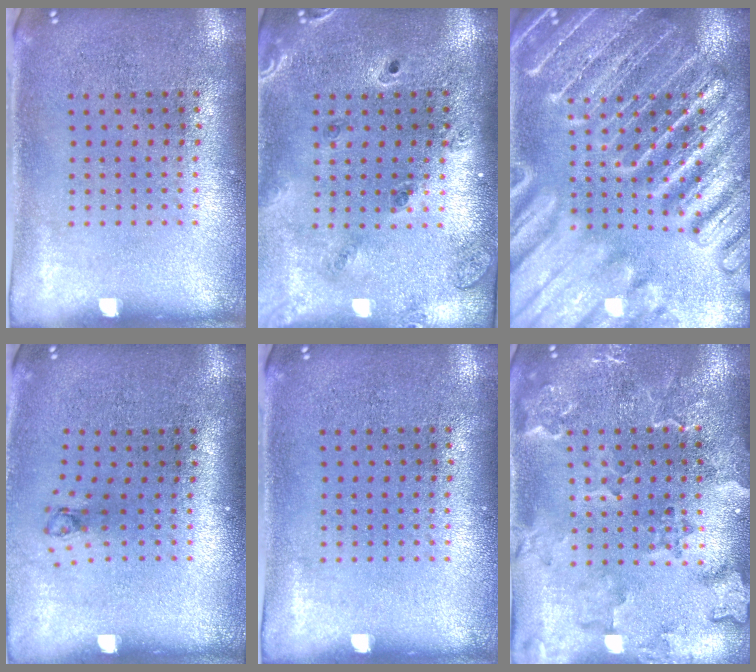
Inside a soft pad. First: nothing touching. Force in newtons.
{"total": 1.4, "press": 1.4, "slide": 0.3}
{"total": 6.1, "press": 6.1, "slide": 0.7}
{"total": 0.7, "press": 0.3, "slide": 0.6}
{"total": 0.0}
{"total": 2.3, "press": 2.1, "slide": 0.8}